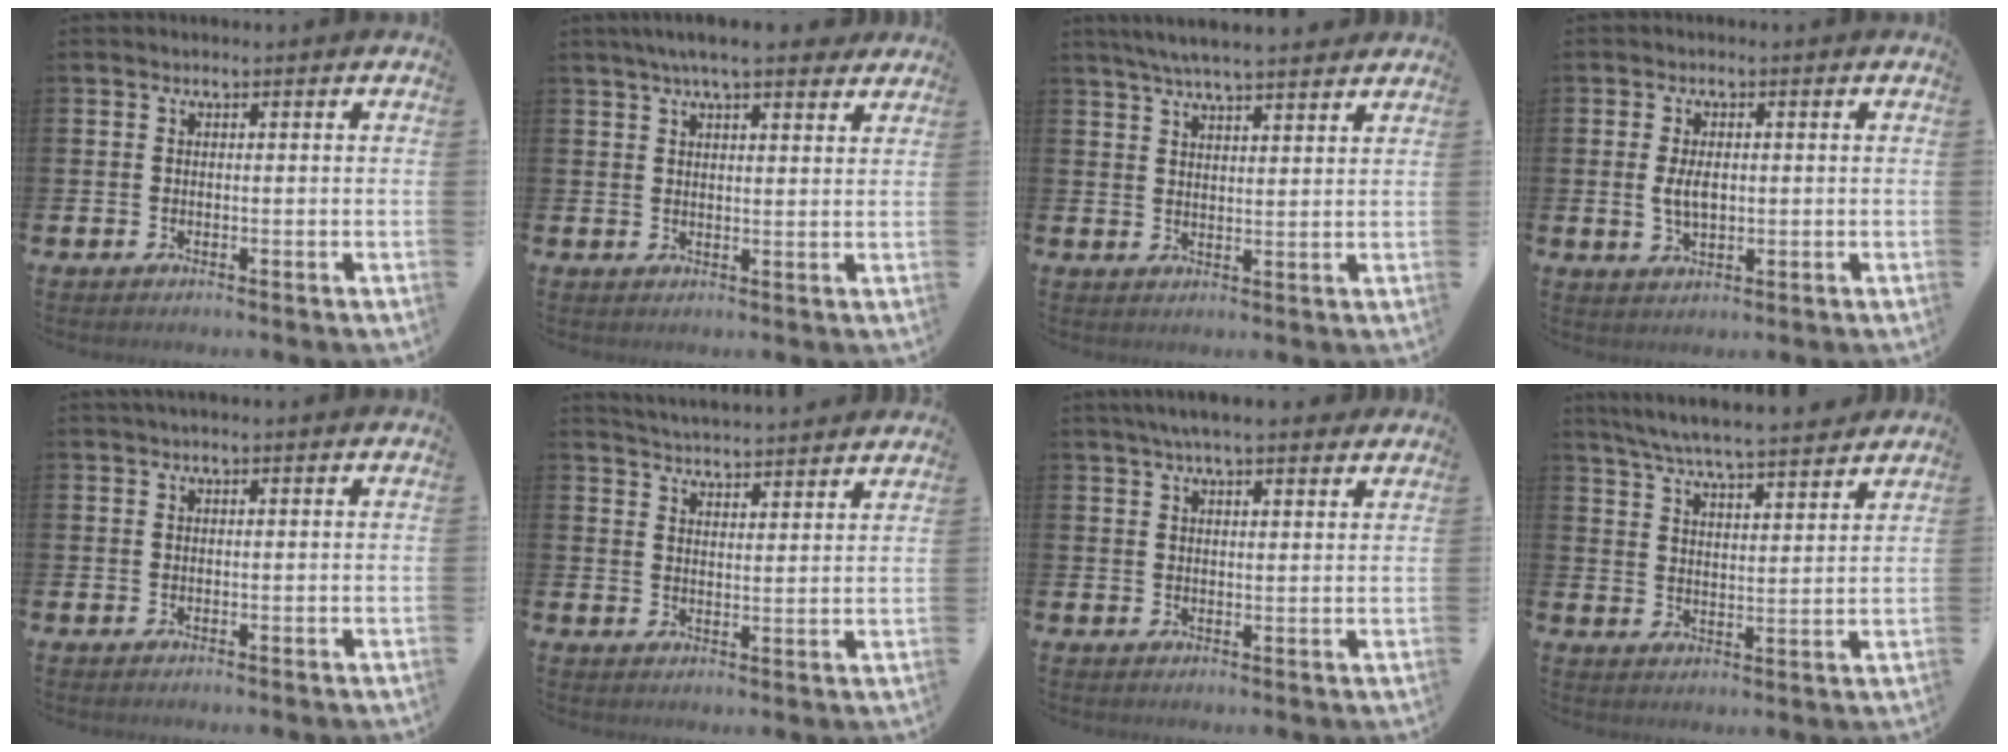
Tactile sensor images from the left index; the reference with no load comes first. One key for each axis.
{"total": 5.6, "fx": 4.9, "fy": 0.7, "fz": 2.6, "tx": -0.046, "ty": -0.014, "tz": 0.085}
{"total": 5.5, "fx": 5.3, "fy": 0.2, "fz": 1.7, "tx": -0.039, "ty": -0.019, "tz": 0.094}
{"total": 3.5, "fx": 0.3, "fy": 1.9, "fz": 2.9, "tx": -0.044, "ty": 0.001, "tz": 0.001}
{"total": 0.6, "fx": 0.5, "fy": 0.0, "fz": 0.4, "tx": -0.007, "ty": 0.000, "tz": 0.008}
{"total": 4.7, "fx": 4.7, "fy": -0.2, "fz": -0.1, "tx": -0.019, "ty": -0.033, "tz": 0.084}
{"total": 4.9, "fx": 4.3, "fy": 0.6, "fz": 2.2, "tx": -0.044, "ty": -0.010, "tz": 0.076}
{"total": 6.6, "fx": 6.4, "fy": -0.1, "fz": 1.8, "tx": -0.054, "ty": -0.045, "tz": 0.112}